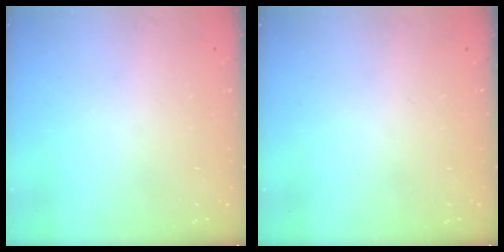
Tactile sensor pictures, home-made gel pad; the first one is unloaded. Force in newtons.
{"total": 0.0}